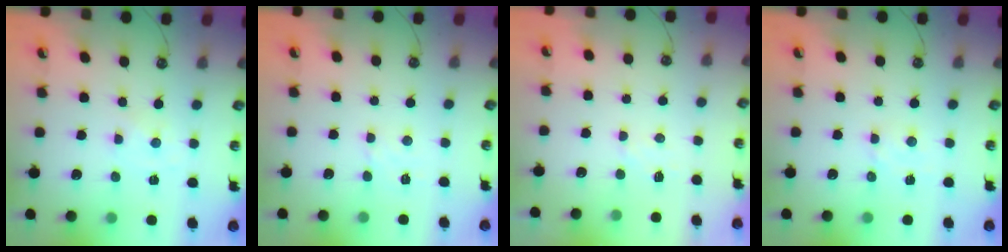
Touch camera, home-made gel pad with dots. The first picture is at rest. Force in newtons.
{"total": 2.1, "press": 2.1, "slide": 0.5}
{"total": 5.8, "press": 5.8, "slide": 0.7}
{"total": 2.2, "press": 2.2, "slide": 0.3}